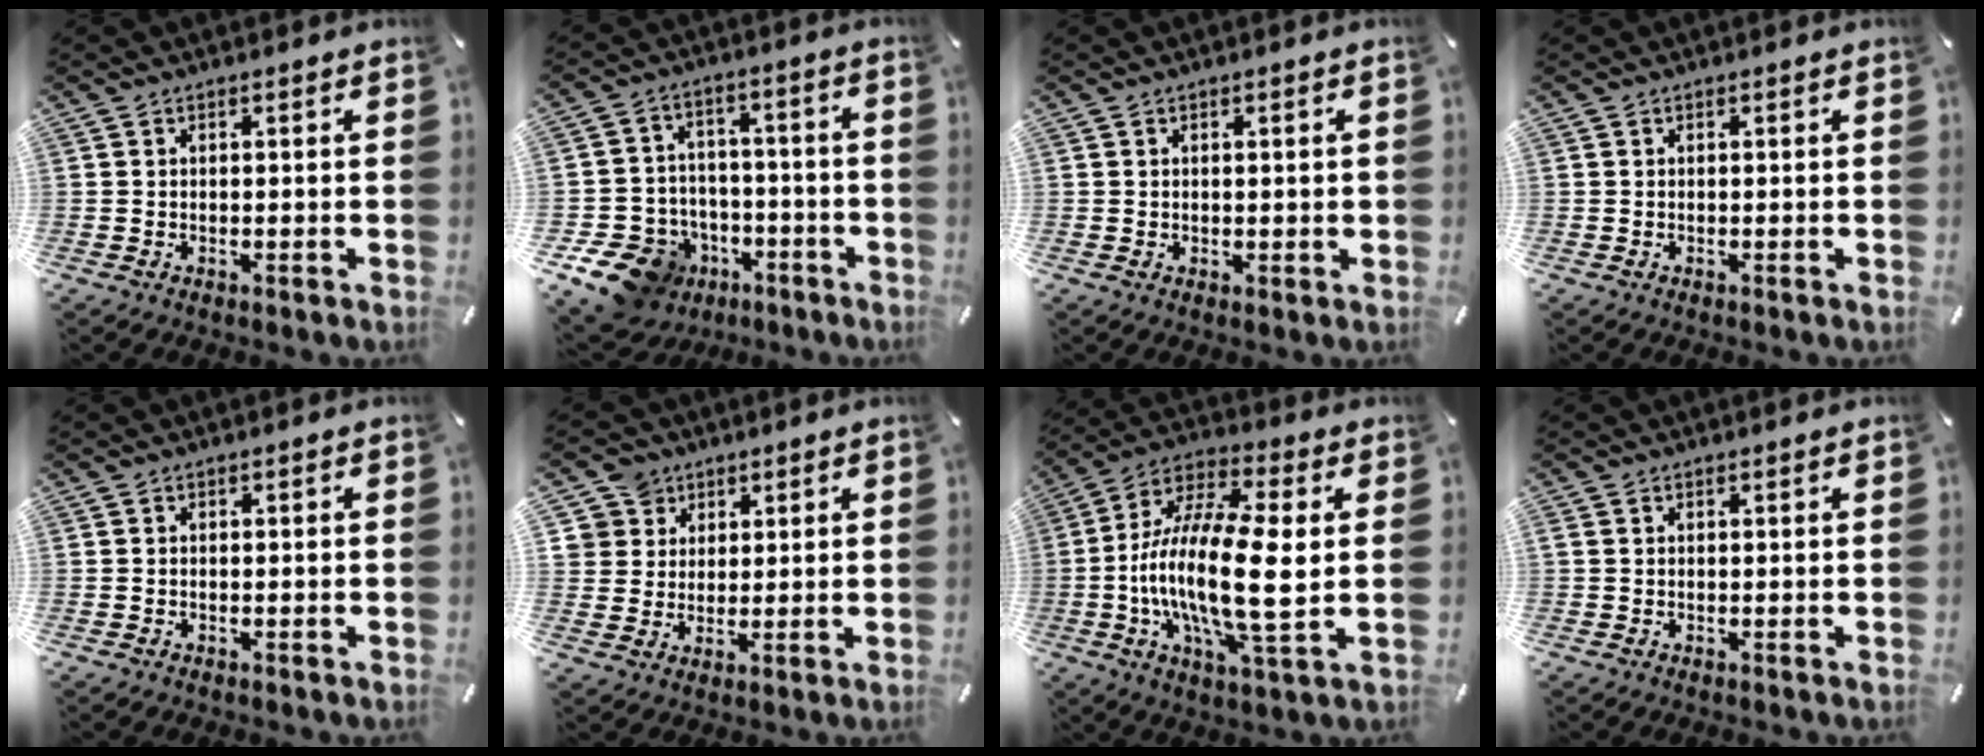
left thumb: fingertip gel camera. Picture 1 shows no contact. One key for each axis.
{"total": 12.9, "fx": -7.7, "fy": 9.5, "fz": 4.2, "tx": -0.071, "ty": 0.057, "tz": -0.126}
{"total": 0.6, "fx": 0.2, "fy": 0.5, "fz": 0.2, "tx": -0.005, "ty": 0.005, "tz": 0.003}
{"total": 0.0}
{"total": 0.0}
{"total": 7.4, "fx": 3.6, "fy": 6.4, "fz": -0.3, "tx": -0.011, "ty": -0.018, "tz": 0.073}
{"total": 18.9, "fx": -1.0, "fy": 5.7, "fz": 18.0, "tx": -0.380, "ty": -0.015, "tz": -0.021}
{"total": 0.0}